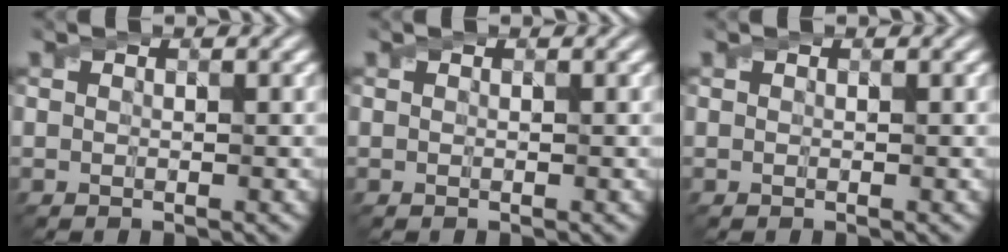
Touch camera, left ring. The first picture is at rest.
{"total": 0.0}
{"total": 0.0}